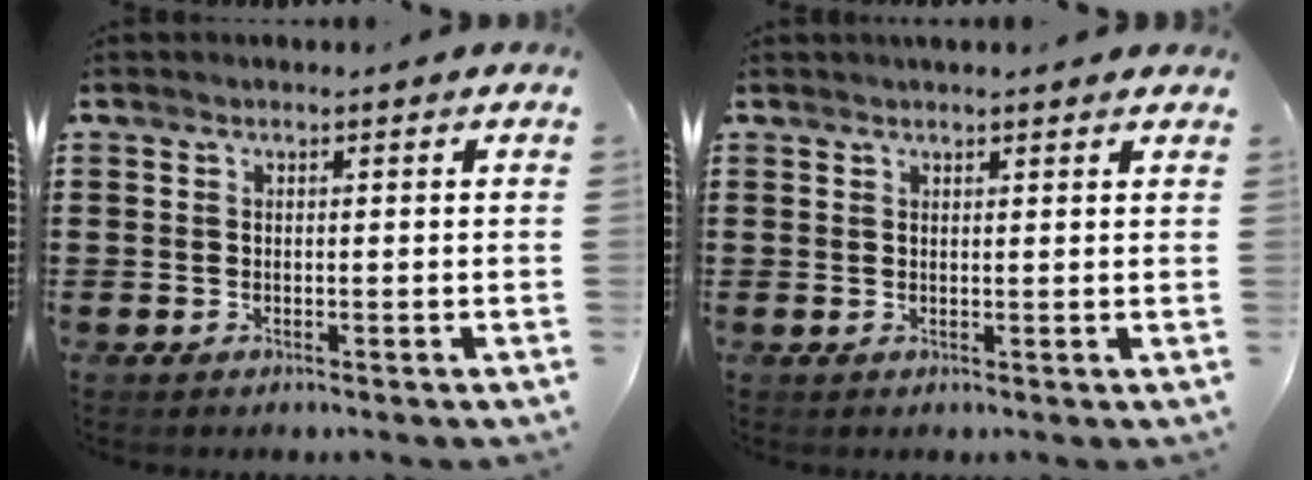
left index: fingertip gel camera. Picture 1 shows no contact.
{"total": 1.2, "force": [1.2, 0.1, 0.4], "torque": [-0.010, 0.002, 0.023]}